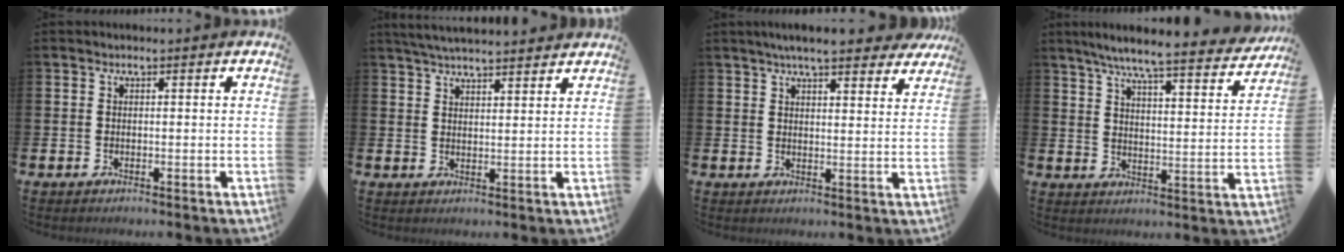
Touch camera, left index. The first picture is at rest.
{"total": 4.3, "force": [4.2, 0.2, 0.8], "torque": [-0.019, -0.017, 0.076]}
{"total": 6.2, "force": [5.6, 0.9, 2.5], "torque": [-0.053, -0.019, 0.099]}
{"total": 7.2, "force": [6.5, 0.1, 3.2], "torque": [-0.079, -0.043, 0.108]}